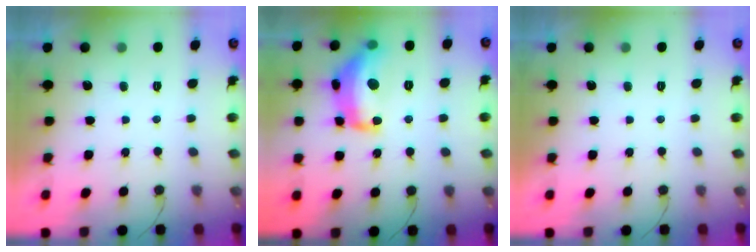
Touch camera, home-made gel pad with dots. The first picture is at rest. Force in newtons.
{"total": 16.7, "press": 16.7, "slide": 1.2}
{"total": 0.0}